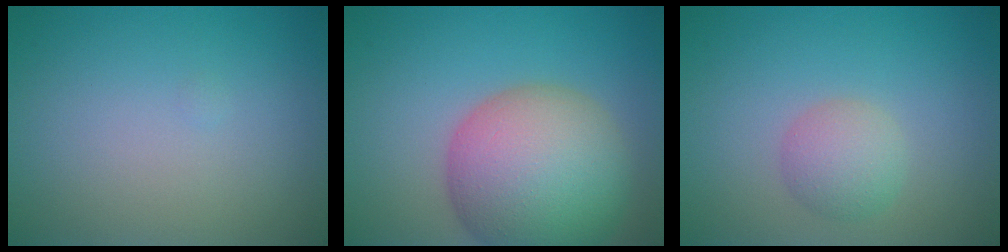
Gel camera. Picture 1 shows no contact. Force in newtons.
{"total": 11.4, "press": 11.4, "slide": 0.6}
{"total": 2.6, "press": 2.6, "slide": 0.1}